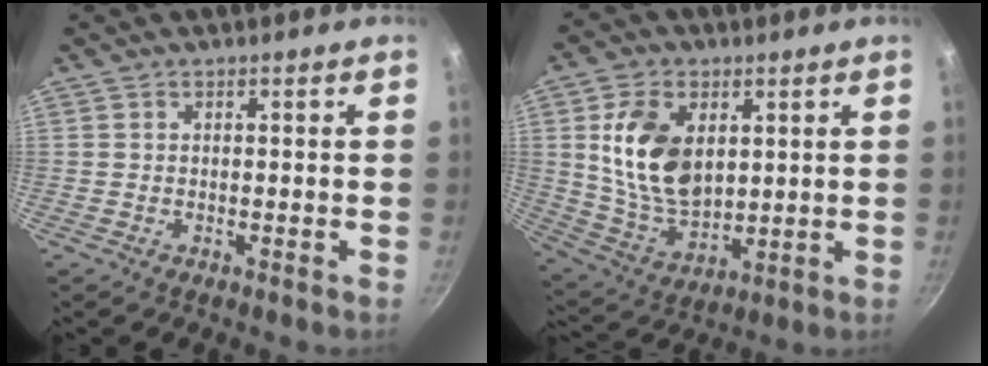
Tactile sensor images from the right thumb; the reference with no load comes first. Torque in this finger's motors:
{"motor_torque": [1.79, 1.64, 1.44, -0.02, 0.14]}